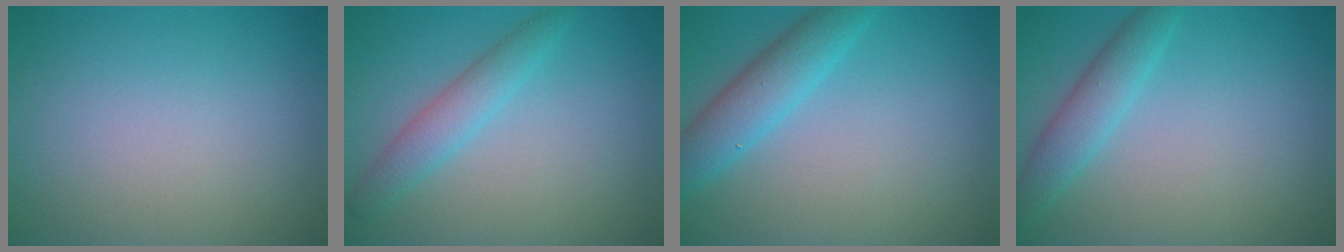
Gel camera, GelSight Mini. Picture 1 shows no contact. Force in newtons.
{"total": 2.7, "press": 2.7, "slide": 0.1}
{"total": 3.9, "press": 3.9, "slide": 0.2}
{"total": 2.9, "press": 2.9, "slide": 0.1}